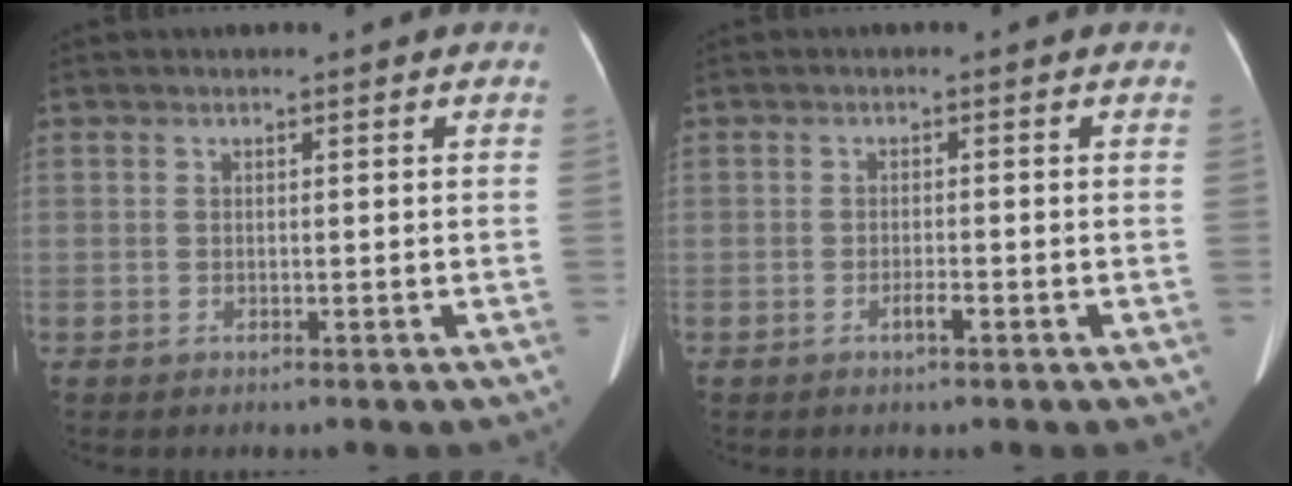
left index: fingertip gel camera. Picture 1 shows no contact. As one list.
[{"total": 1.3, "force": [-0.7, 0.0, 1.1], "torque": [-0.023, -0.002, -0.012]}]